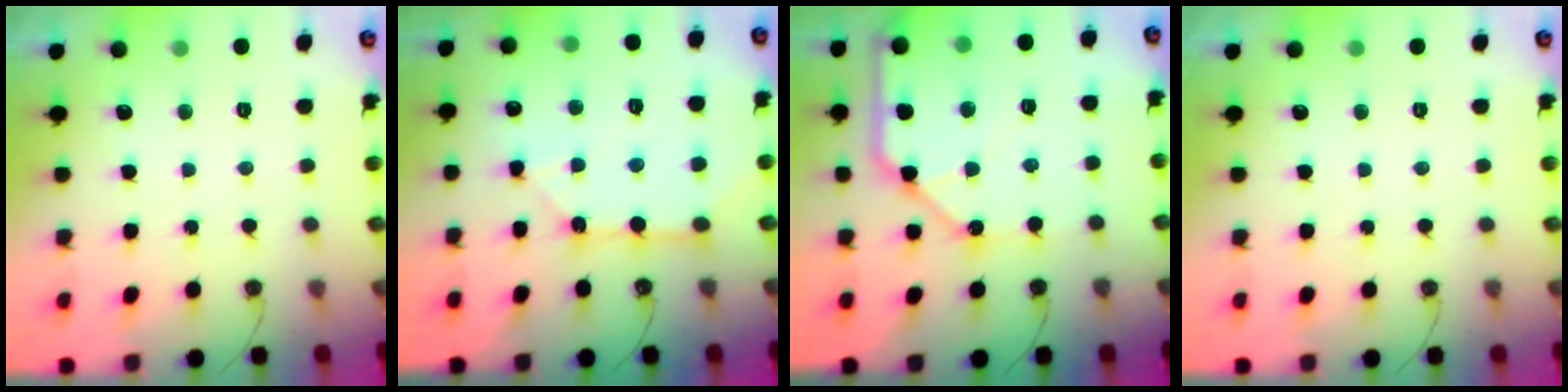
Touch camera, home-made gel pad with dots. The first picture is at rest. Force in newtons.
{"total": 10.8, "press": 10.8, "slide": 0.6}
{"total": 13.1, "press": 13.0, "slide": 1.9}
{"total": 0.0}